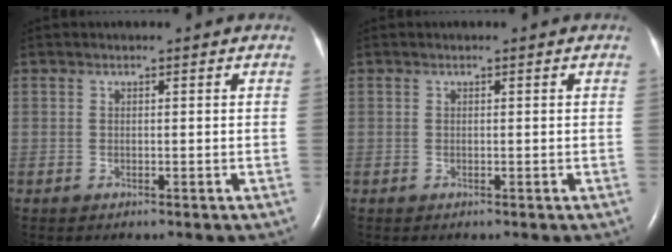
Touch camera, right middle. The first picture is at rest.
{"total": 0.0}